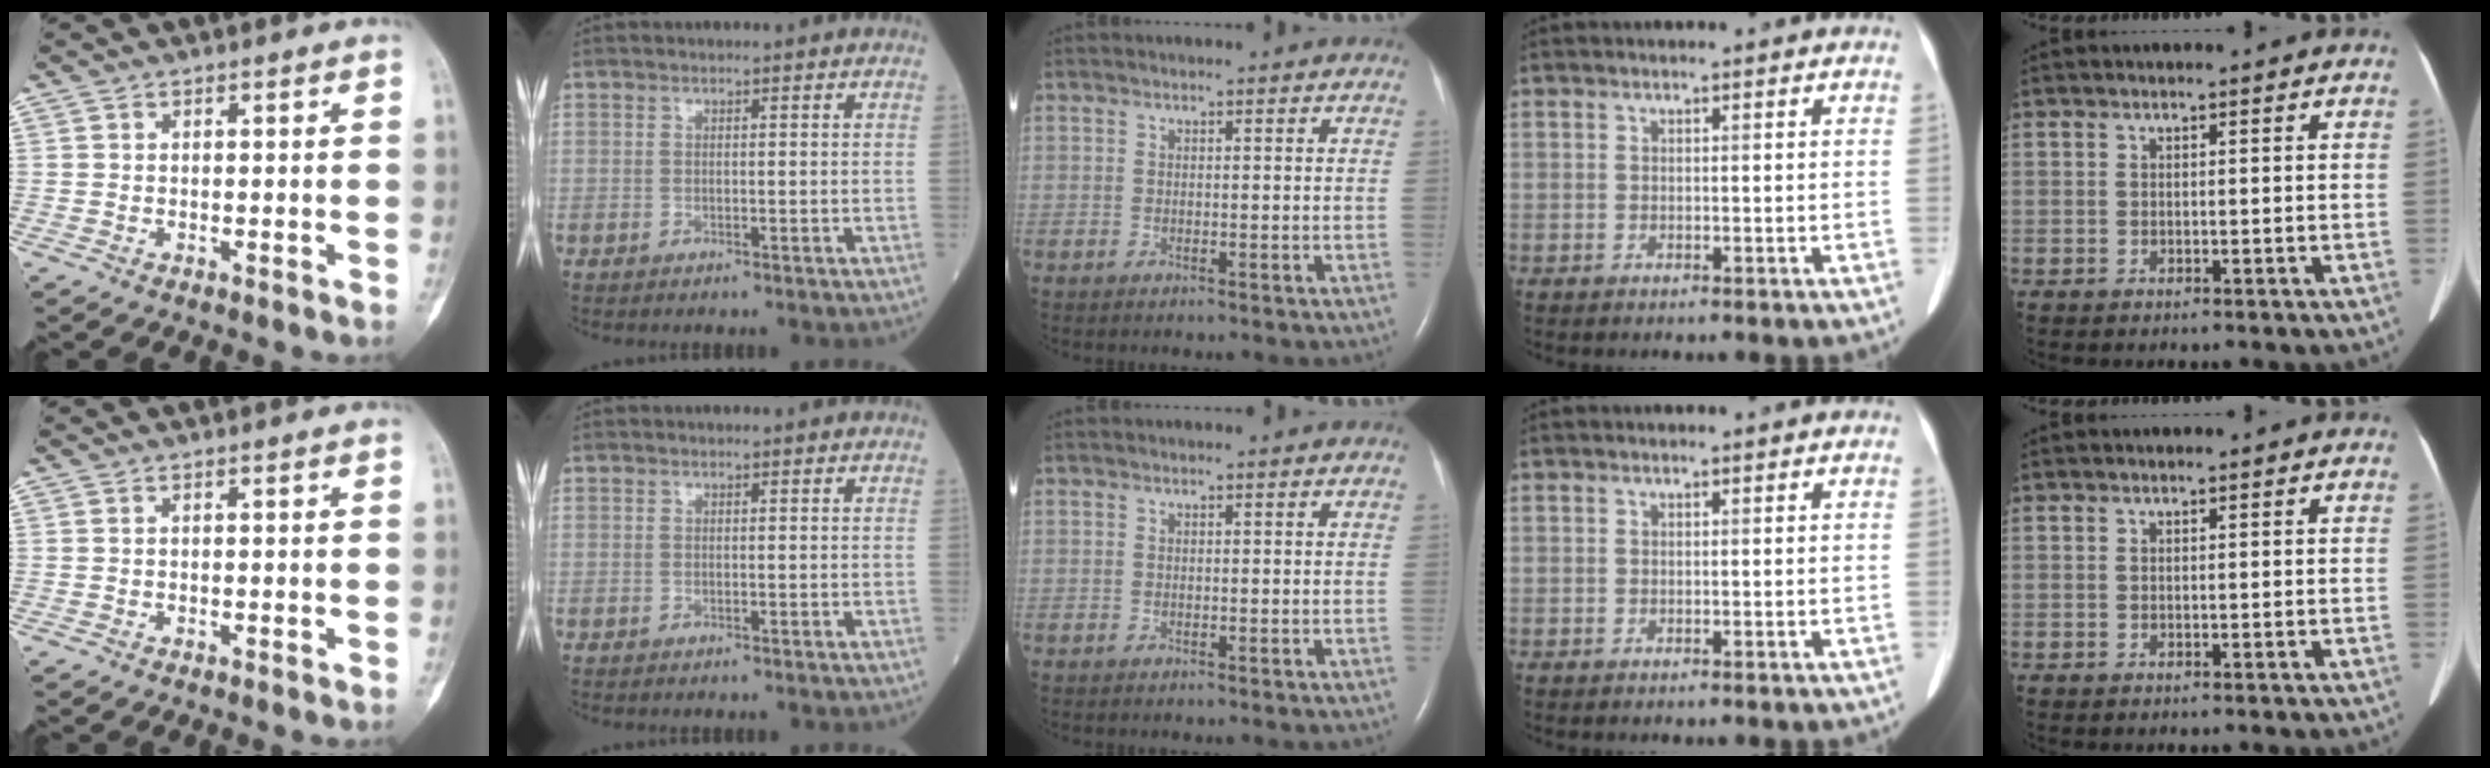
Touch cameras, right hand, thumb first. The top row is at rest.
{}